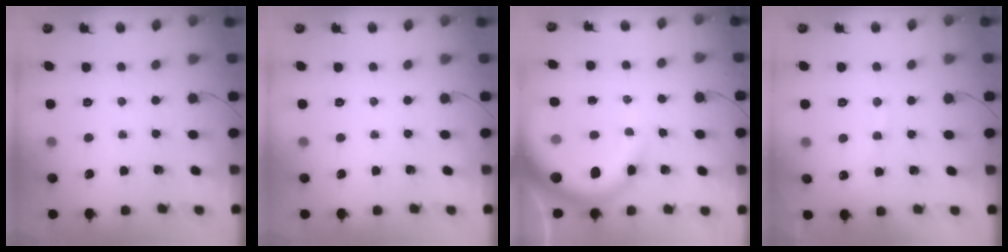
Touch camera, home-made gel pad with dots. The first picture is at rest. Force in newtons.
{"total": 0.0}
{"total": 11.1, "press": 10.9, "slide": 2.2}
{"total": 7.3, "press": 7.3, "slide": 0.6}